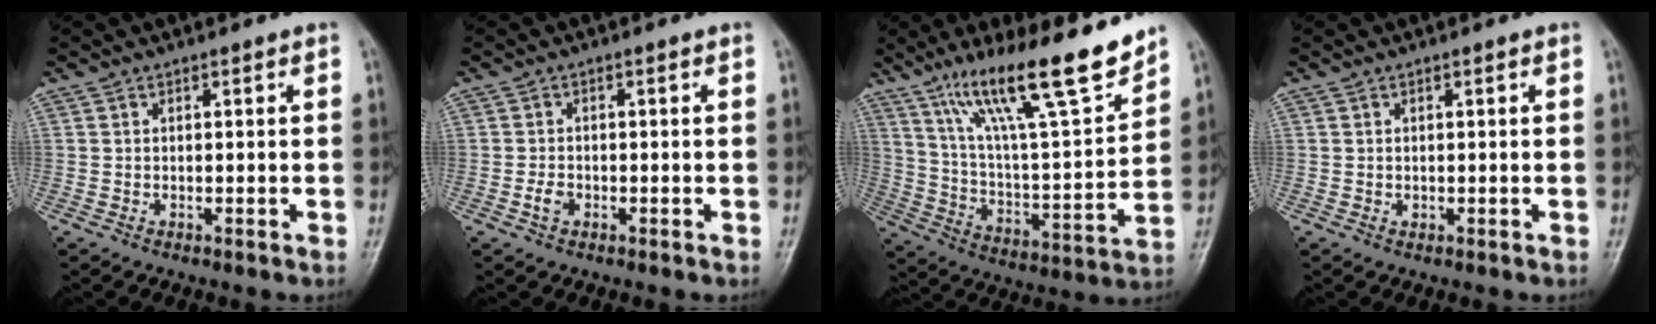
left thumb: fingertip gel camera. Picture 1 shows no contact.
{"total": 2.1, "force": [-0.8, 1.5, 1.2], "torque": [-0.021, 0.004, -0.018]}
{"total": 20.9, "force": [14.8, 3.4, 14.4], "torque": [-0.217, -0.070, 0.257]}
{"total": 0.6, "force": [0.2, 0.5, 0.3], "torque": [0.000, 0.000, 0.003]}